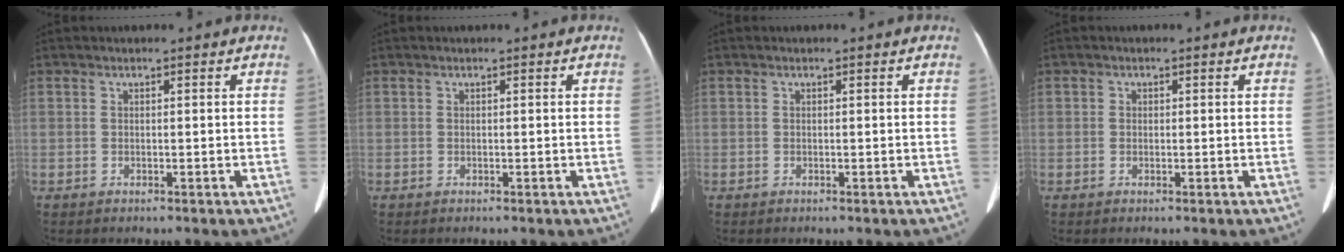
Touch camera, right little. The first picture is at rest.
{"total": 0.0}
{"total": 0.0}
{"total": 0.7, "force": [0.0, 0.7, 0.1], "torque": [-0.001, 0.003, 0.000]}